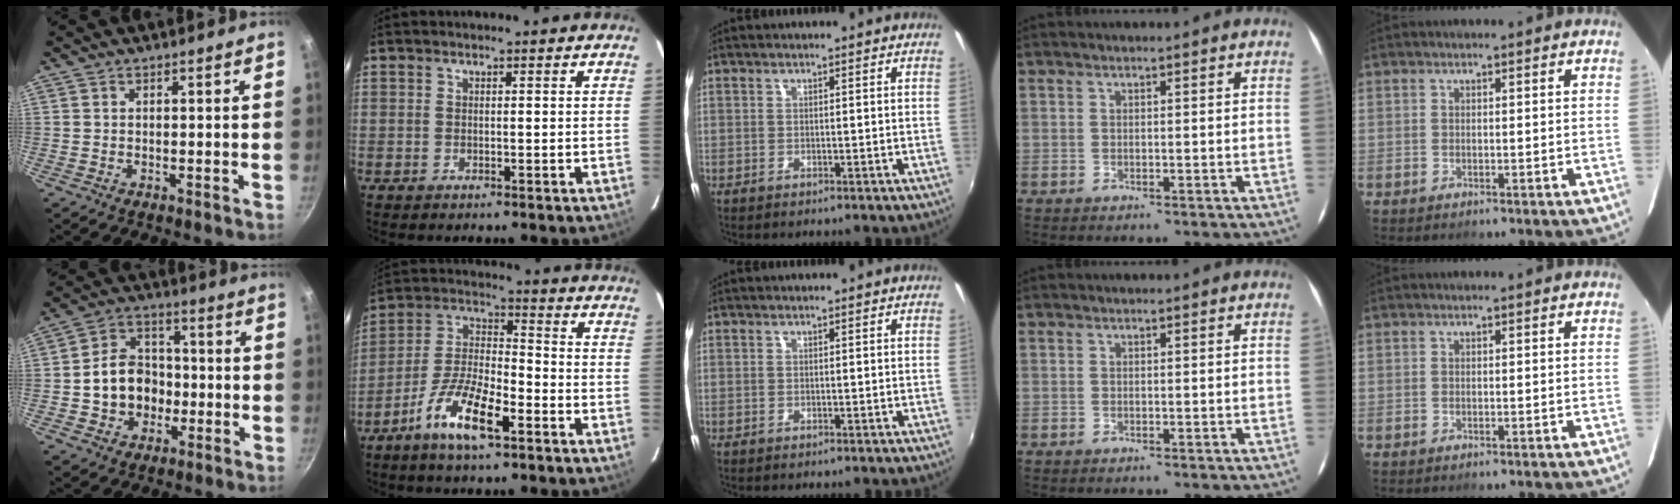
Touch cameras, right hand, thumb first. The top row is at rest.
{"thumb": {"total": 11.4, "force": [-1.8, 9.4, 6.2], "torque": [-0.070, 0.033, -0.032]}, "index": {"total": 12.2, "force": [-7.2, 3.4, 9.2], "torque": [-0.192, -0.001, -0.137]}}